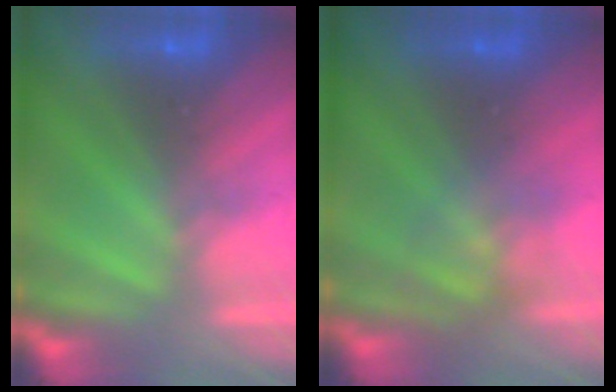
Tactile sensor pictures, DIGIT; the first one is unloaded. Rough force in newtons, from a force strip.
{"total": 1.9}